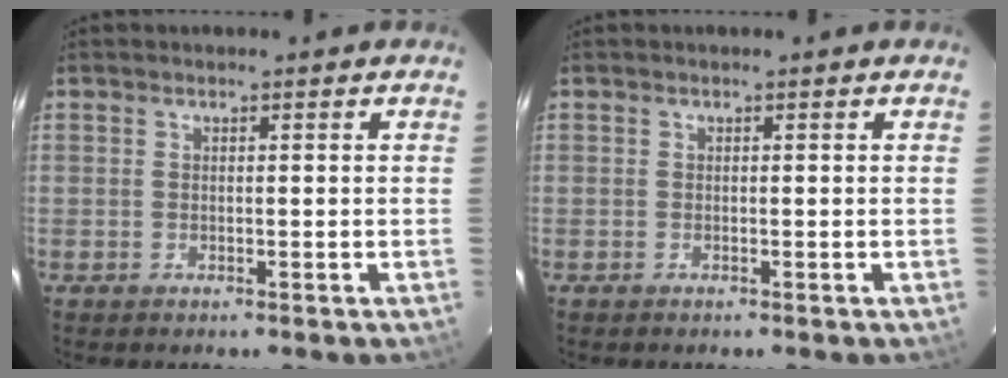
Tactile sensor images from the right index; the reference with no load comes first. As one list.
[{"total": 0.0}]